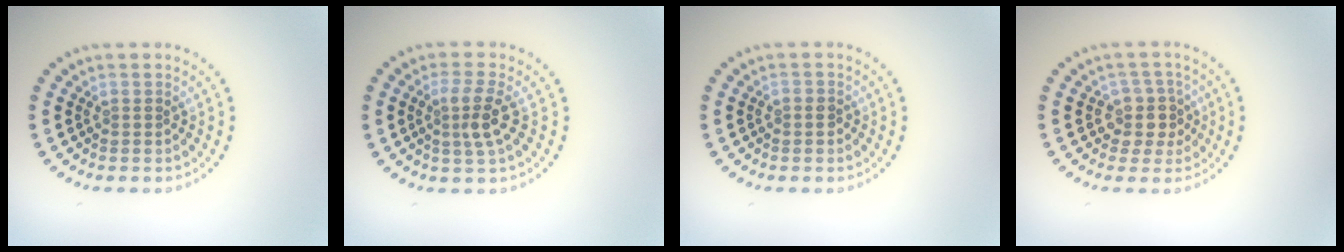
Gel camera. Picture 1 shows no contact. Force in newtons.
{"total": 2.7, "press": 2.4, "slide": 1.3}
{"total": 0.6, "press": 0.5, "slide": 0.2}
{"total": 2.8, "press": 2.4, "slide": 1.5}